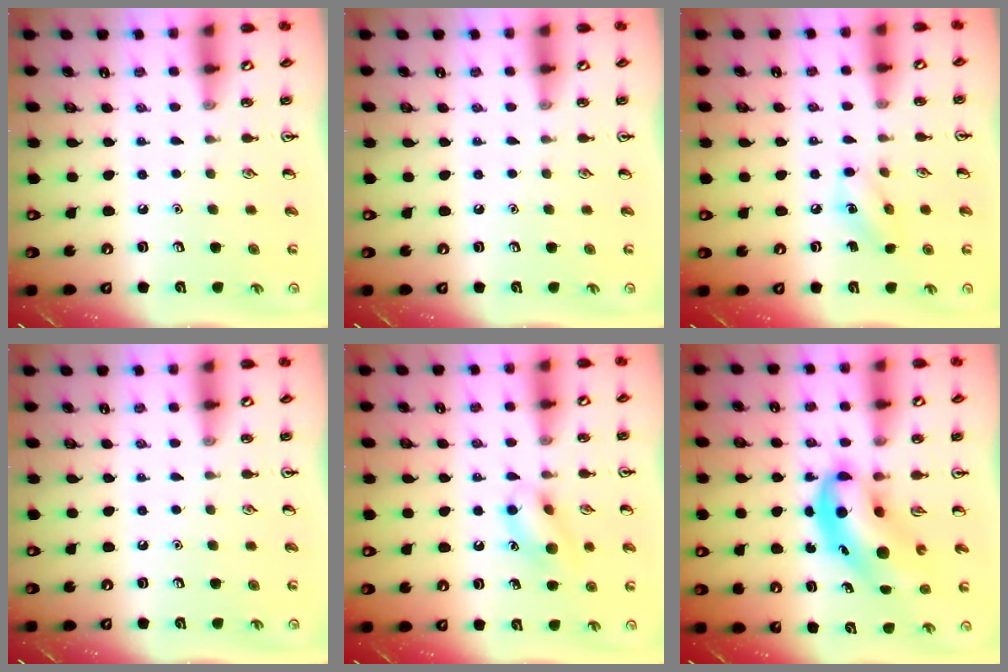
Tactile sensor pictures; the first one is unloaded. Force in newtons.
{"total": 0.0}
{"total": 5.6, "press": 5.5, "slide": 1.3}
{"total": 0.0}
{"total": 11.0, "press": 10.9, "slide": 1.6}
{"total": 8.5, "press": 8.2, "slide": 2.4}